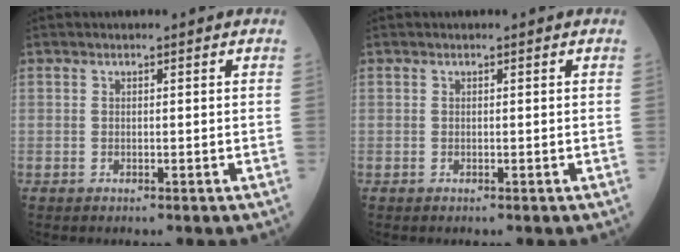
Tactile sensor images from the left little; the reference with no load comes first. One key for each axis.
{"total": 0.0}